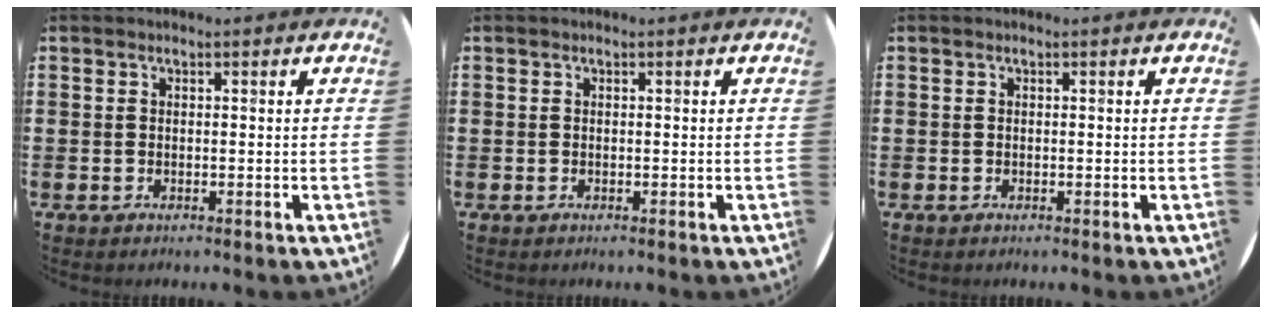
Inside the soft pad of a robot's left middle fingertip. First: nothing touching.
{"total": 0.0}
{"total": 0.0}